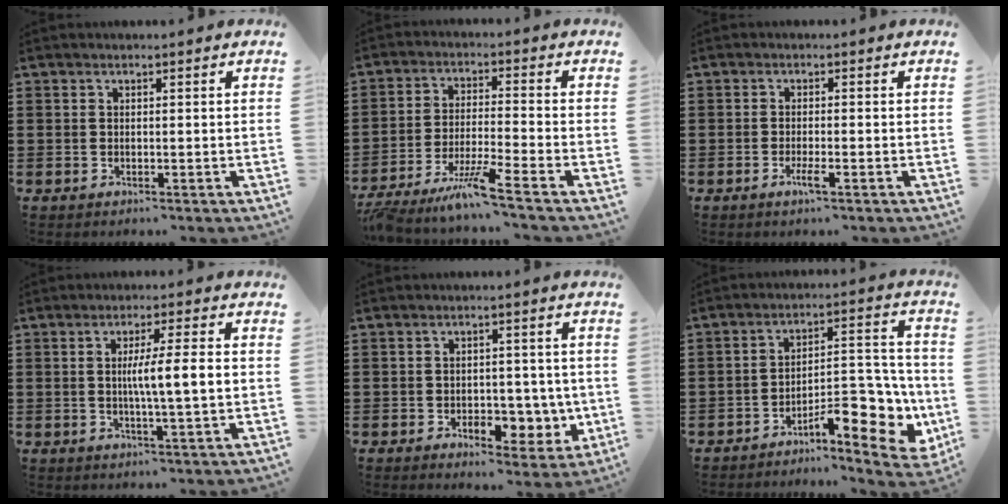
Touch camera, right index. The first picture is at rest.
{"total": 6.6, "force": [-5.6, -1.0, 3.4], "torque": [-0.077, -0.021, -0.113]}
{"total": 2.4, "force": [-1.3, 0.2, 2.0], "torque": [-0.048, -0.008, -0.027]}
{"total": 6.4, "force": [0.2, 0.2, 6.4], "torque": [-0.116, -0.005, -0.003]}
{"total": 5.1, "force": [-1.4, 3.6, 3.4], "torque": [-0.054, 0.008, -0.025]}
{"total": 10.3, "force": [-5.8, 3.5, 7.8], "torque": [-0.086, 0.002, -0.104]}